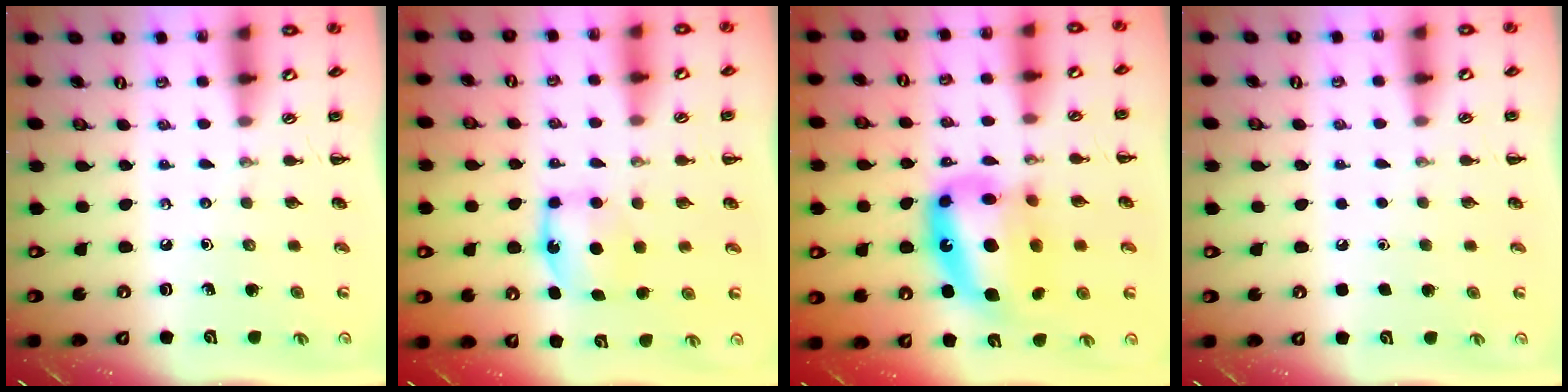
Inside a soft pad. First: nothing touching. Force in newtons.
{"total": 6.3, "press": 6.1, "slide": 1.5}
{"total": 16.6, "press": 16.0, "slide": 4.2}
{"total": 1.7, "press": 1.7, "slide": 0.1}